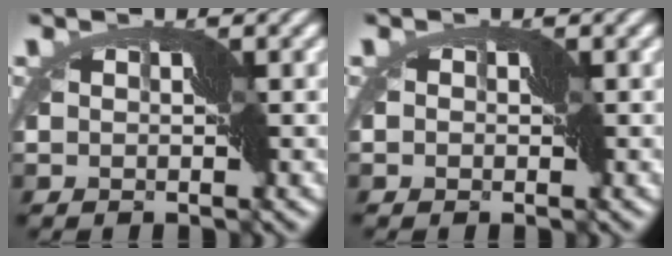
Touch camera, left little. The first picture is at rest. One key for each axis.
{"total": 0.6, "fx": -0.2, "fy": 0.4, "fz": 0.3, "tx": -0.002, "ty": 0.004, "tz": -0.005}